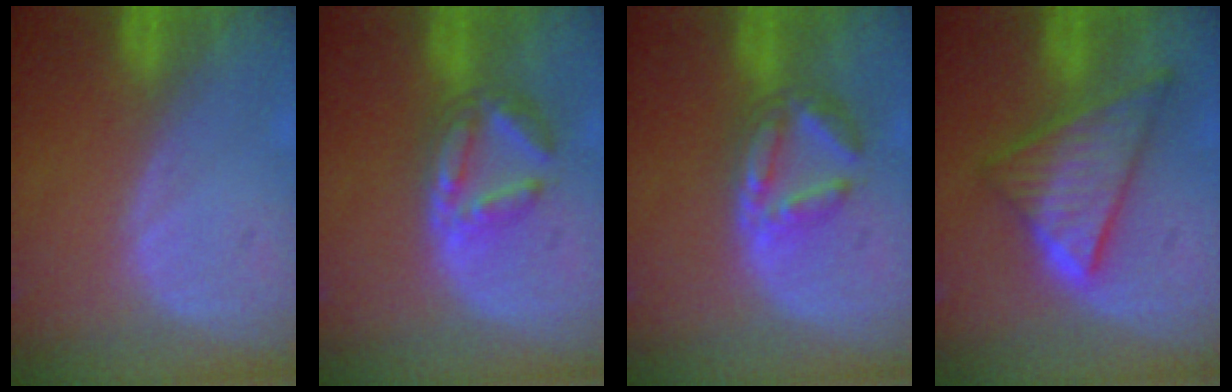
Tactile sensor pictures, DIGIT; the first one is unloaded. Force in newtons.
{"total": 6.0, "press": 5.7, "slide": 2.1}
{"total": 6.0, "press": 5.7, "slide": 2.1}
{"total": 9.1, "press": 9.1, "slide": 0.6}